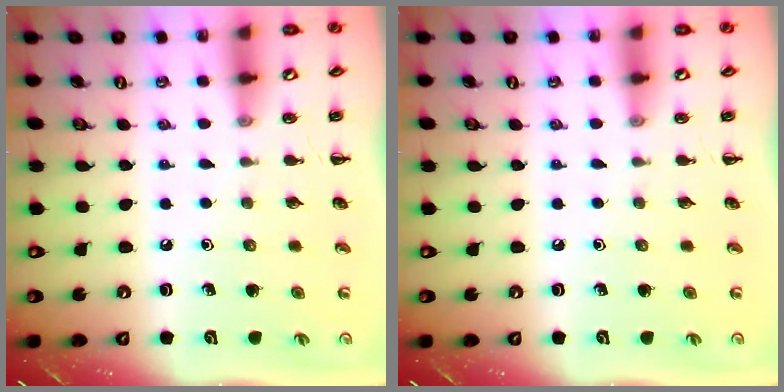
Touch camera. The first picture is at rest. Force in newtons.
{"total": 0.0}